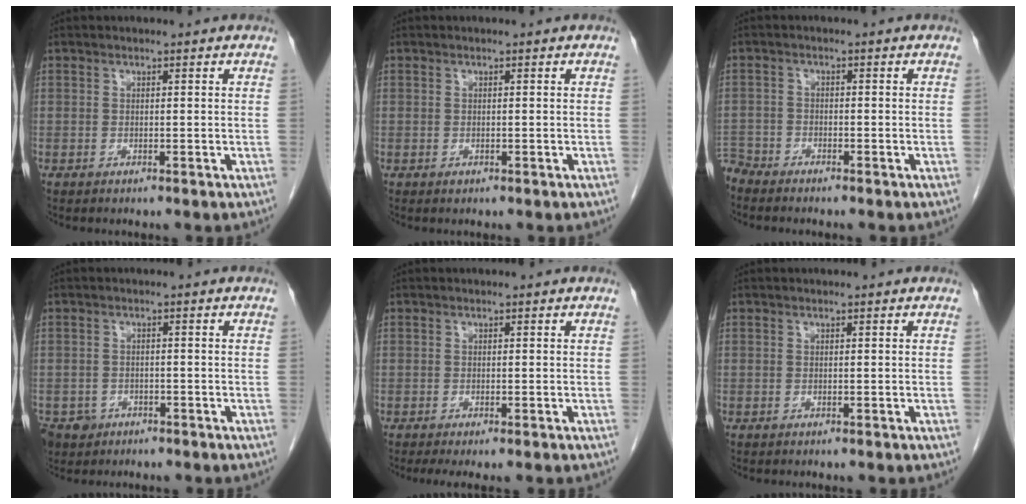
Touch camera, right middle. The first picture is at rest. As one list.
[{"total": 0.0}, {"total": 3.7, "force": [-3.7, 0.6, 0.0], "torque": [0.005, -0.010, -0.070]}, {"total": 5.0, "force": [-3.0, 3.9, 1.0], "torque": [-0.019, 0.004, -0.046]}, {"total": 2.4, "force": [-1.6, 0.4, 1.7], "torque": [-0.026, -0.009, -0.025]}, {"total": 0.0}]